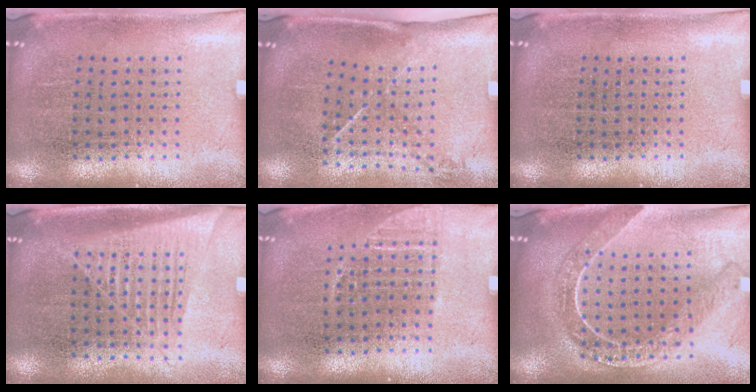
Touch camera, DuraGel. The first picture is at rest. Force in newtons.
{"total": 1.5, "press": 1.0, "slide": 1.1}
{"total": 0.0}
{"total": 1.4, "press": 1.3, "slide": 0.5}
{"total": 1.1, "press": 1.0, "slide": 0.5}
{"total": 2.2, "press": 1.9, "slide": 1.1}